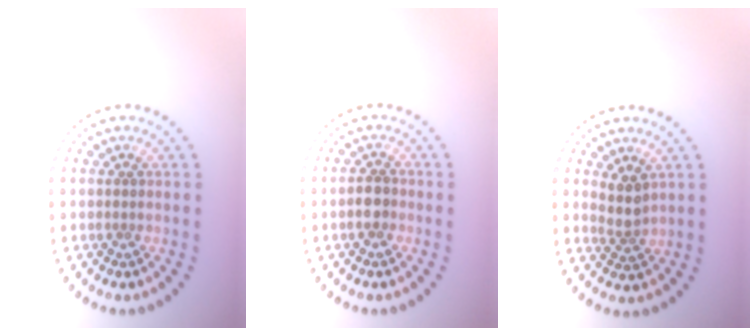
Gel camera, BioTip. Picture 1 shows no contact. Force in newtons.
{"total": 1.6, "press": 1.5, "slide": 0.5}
{"total": 2.1, "press": 1.7, "slide": 1.3}